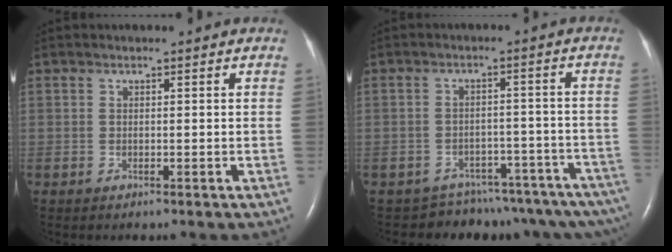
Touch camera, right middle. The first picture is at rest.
{"total": 14.8, "force": [-13.7, 4.6, 3.0], "torque": [-0.010, 0.040, -0.156]}